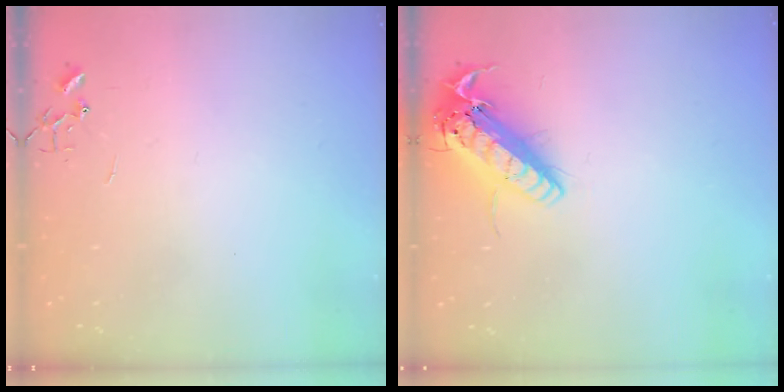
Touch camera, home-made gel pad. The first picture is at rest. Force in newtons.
{"total": 18.2, "press": 17.9, "slide": 3.4}